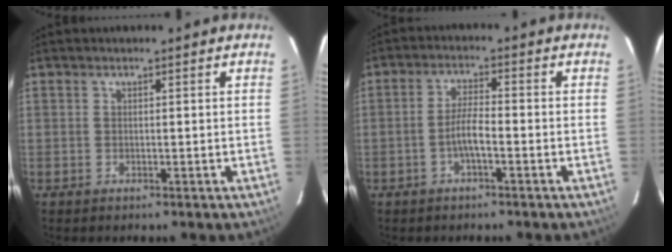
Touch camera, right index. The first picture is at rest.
{"total": 4.0, "force": [-1.8, 0.6, 3.5], "torque": [-0.072, 0.004, -0.033]}